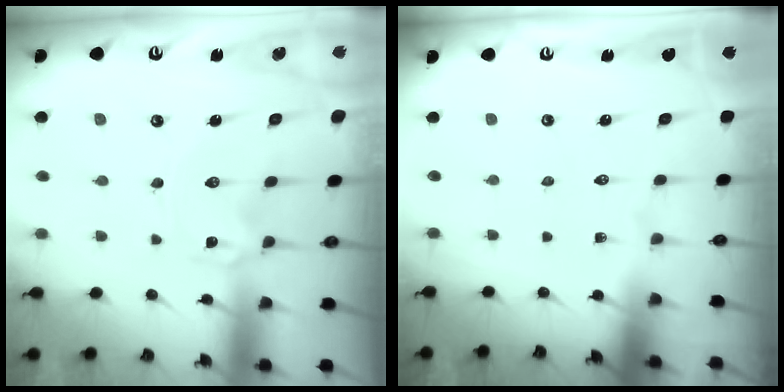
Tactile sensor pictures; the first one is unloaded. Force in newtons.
{"total": 0.0}